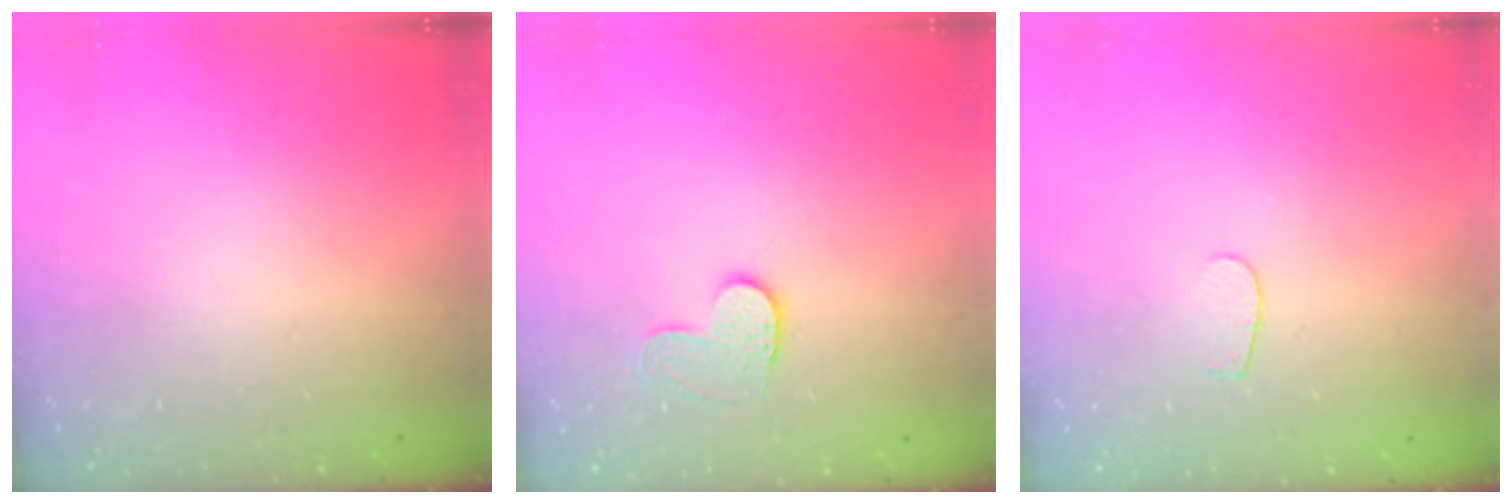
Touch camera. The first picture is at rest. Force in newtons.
{"total": 6.6, "press": 6.6, "slide": 0.3}
{"total": 2.6, "press": 2.5, "slide": 0.3}